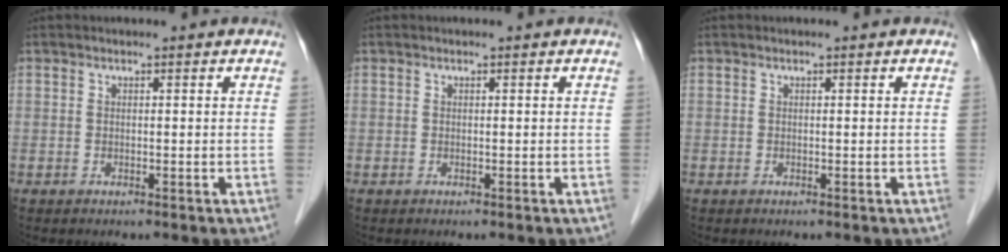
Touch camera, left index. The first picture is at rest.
{"total": 0.0}
{"total": 0.0}